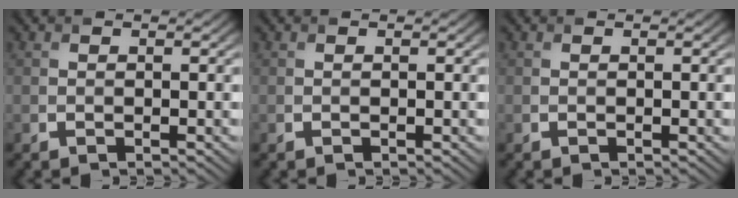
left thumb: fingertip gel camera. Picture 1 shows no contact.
{"total": 0.0}
{"total": 0.0}